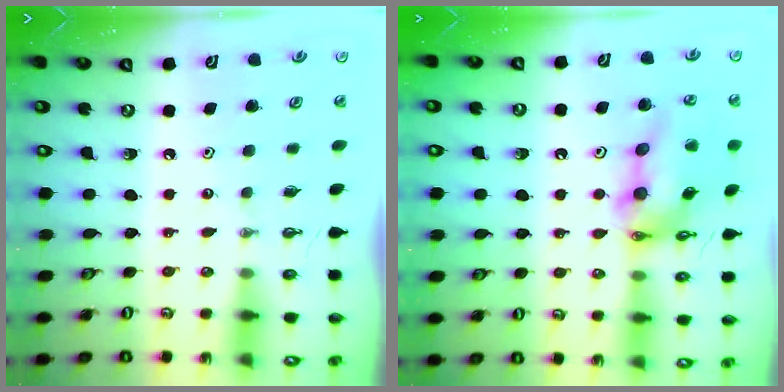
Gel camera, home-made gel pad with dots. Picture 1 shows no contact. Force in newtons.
{"total": 17.1, "press": 17.0, "slide": 1.9}